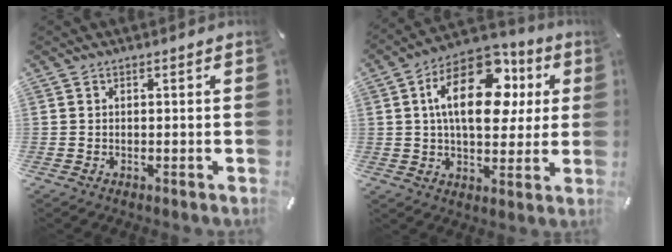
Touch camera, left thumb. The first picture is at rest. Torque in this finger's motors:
{"motor_torque": [0.76, 2.70, 2.29, -0.48, 0.54]}